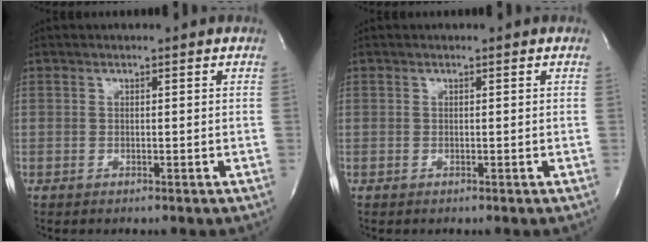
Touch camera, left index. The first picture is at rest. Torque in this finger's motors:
{"motor_torque": [-0.02, 0.01, 0.00, 0.00]}